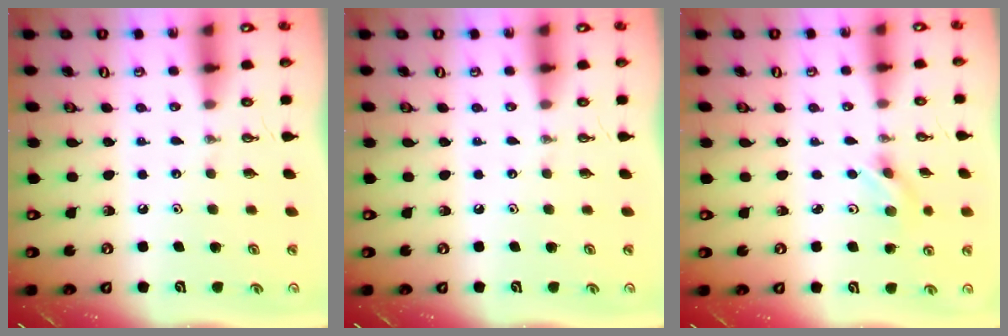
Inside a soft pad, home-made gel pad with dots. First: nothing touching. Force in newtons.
{"total": 0.0}
{"total": 2.6, "press": 2.4, "slide": 0.8}